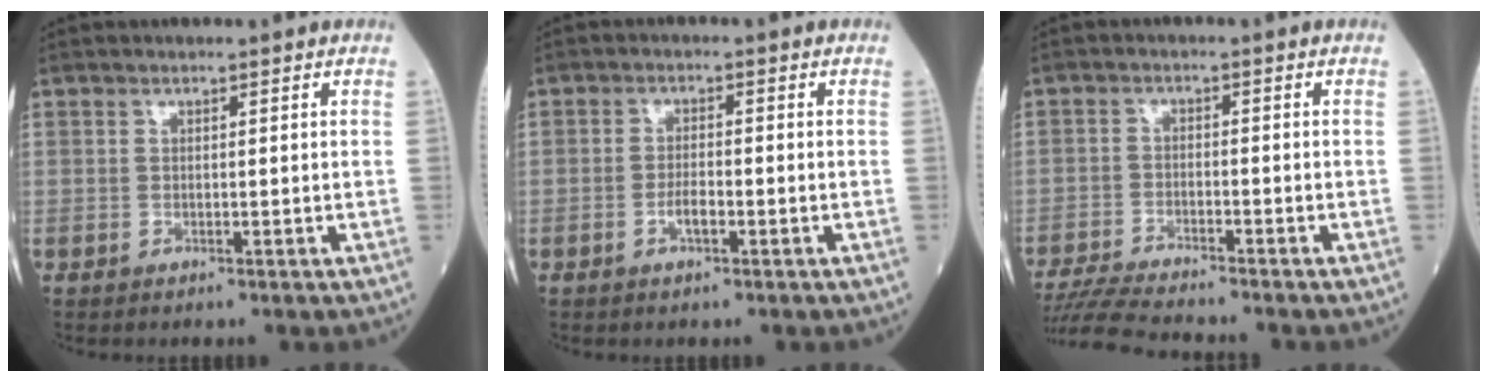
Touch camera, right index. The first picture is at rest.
{"total": 2.4, "force": [-1.2, 0.6, 2.0], "torque": [-0.037, 0.002, -0.020]}
{"total": 8.8, "force": [-8.2, 0.1, 3.1], "torque": [-0.055, -0.021, -0.142]}